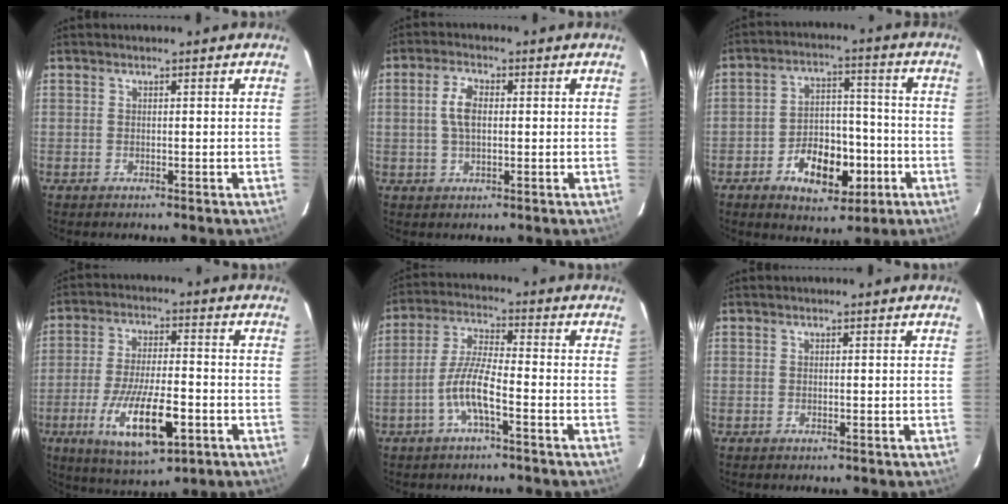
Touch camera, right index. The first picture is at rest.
{"total": 4.6, "force": [0.3, 2.4, 3.9], "torque": [-0.080, 0.009, 0.009]}
{"total": 12.0, "force": [-5.4, 7.2, 7.9], "torque": [-0.148, 0.024, -0.069]}
{"total": 15.1, "force": [-6.1, 4.9, 12.9], "torque": [-0.261, -0.026, -0.098]}
{"total": 7.2, "force": [-3.3, 0.9, 6.3], "torque": [-0.134, 0.009, -0.064]}
{"total": 0.0}